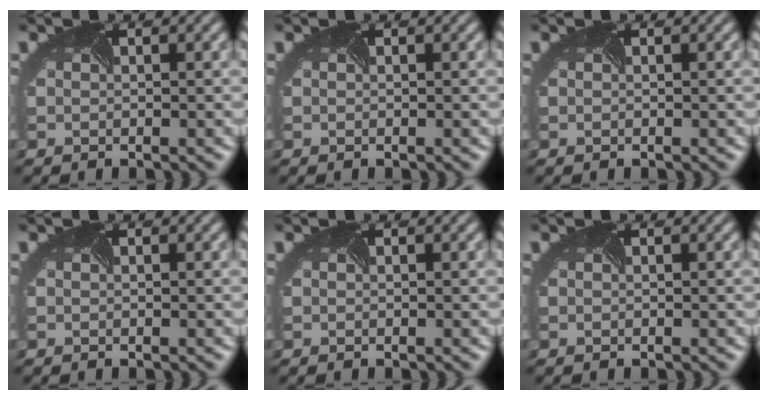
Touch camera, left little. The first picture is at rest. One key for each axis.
{"total": 0.0}
{"total": 0.0}
{"total": 0.0}
{"total": 0.0}
{"total": 0.0}